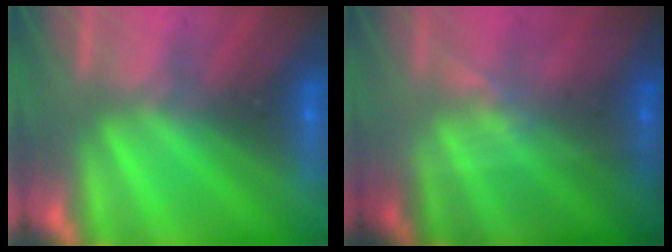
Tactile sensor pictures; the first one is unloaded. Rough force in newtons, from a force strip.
{"total": 1.6}